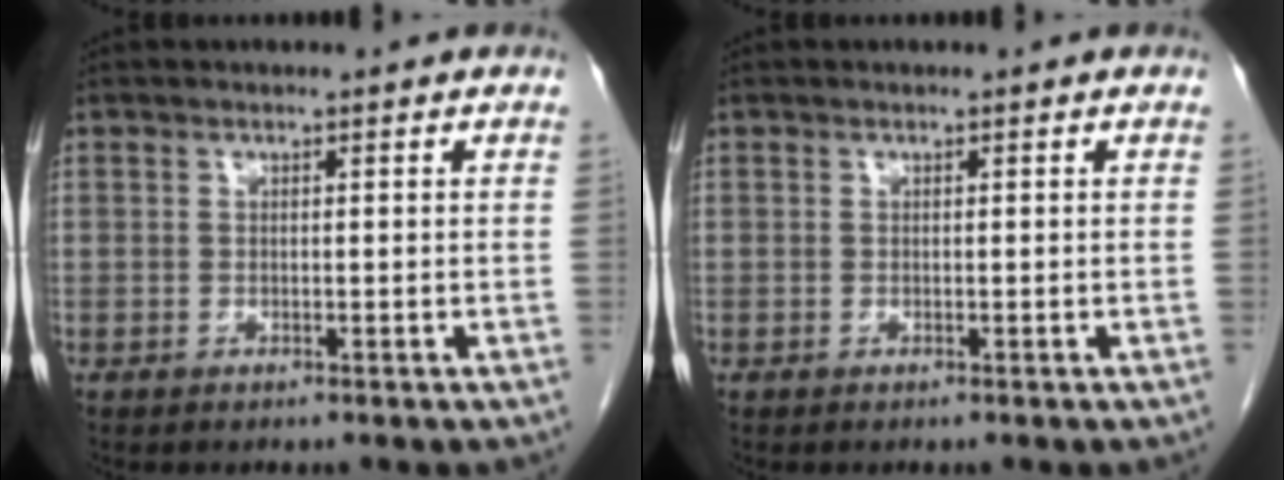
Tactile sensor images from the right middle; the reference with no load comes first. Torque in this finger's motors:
{"motor_torque": [-0.02, 0.13, -0.03, -0.01]}